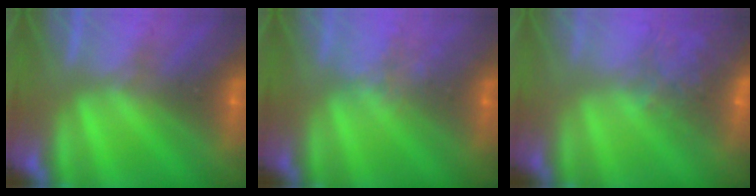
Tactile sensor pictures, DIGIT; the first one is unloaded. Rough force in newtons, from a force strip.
{"total": 2.3}
{"total": 8.1}